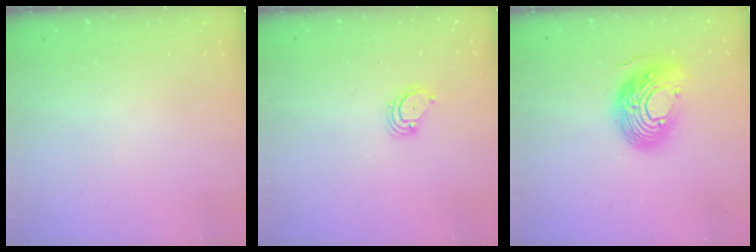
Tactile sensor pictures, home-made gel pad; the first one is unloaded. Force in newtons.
{"total": 3.7, "press": 3.7, "slide": 0.3}
{"total": 18.7, "press": 18.7, "slide": 1.6}